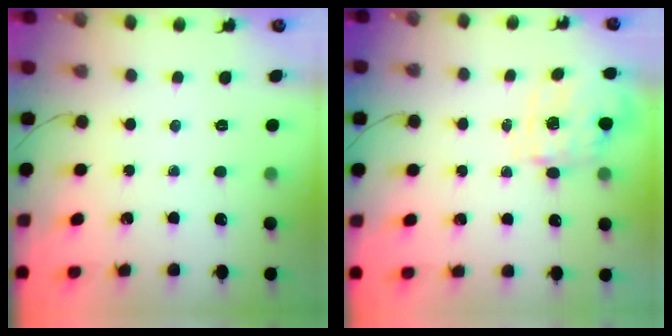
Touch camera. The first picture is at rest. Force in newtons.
{"total": 3.9, "press": 3.8, "slide": 0.8}